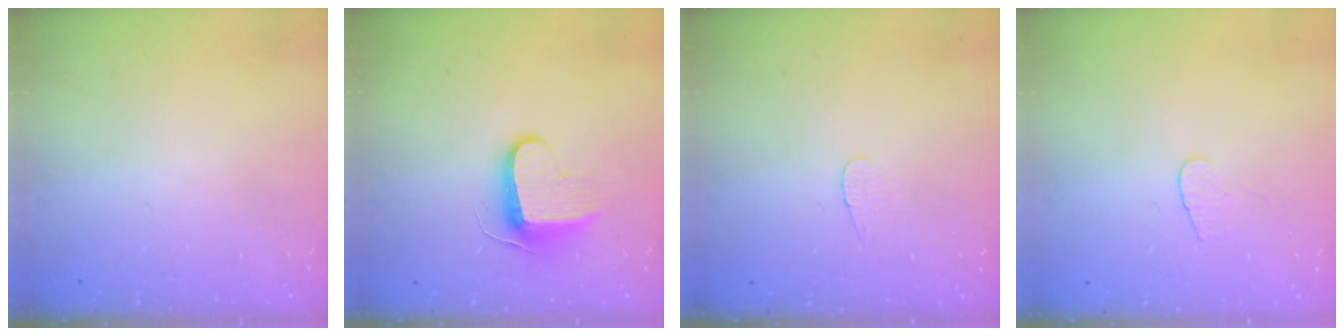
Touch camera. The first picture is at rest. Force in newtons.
{"total": 9.5, "press": 9.5, "slide": 0.8}
{"total": 3.4, "press": 3.4, "slide": 0.4}
{"total": 4.0, "press": 4.0, "slide": 0.4}